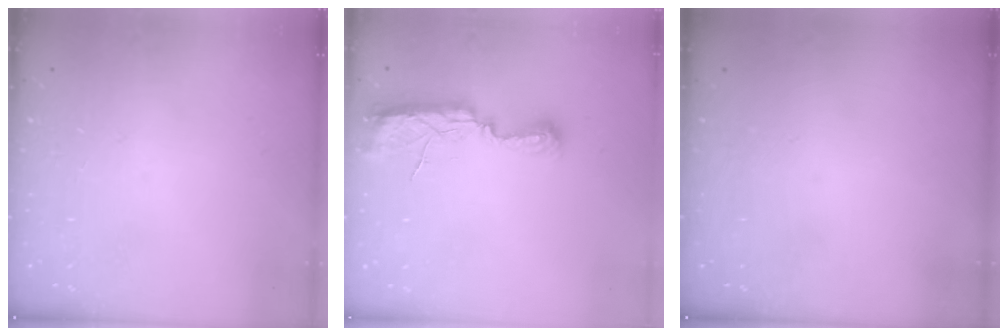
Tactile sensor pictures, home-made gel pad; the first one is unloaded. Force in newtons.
{"total": 10.0, "press": 8.9, "slide": 4.5}
{"total": 0.0}